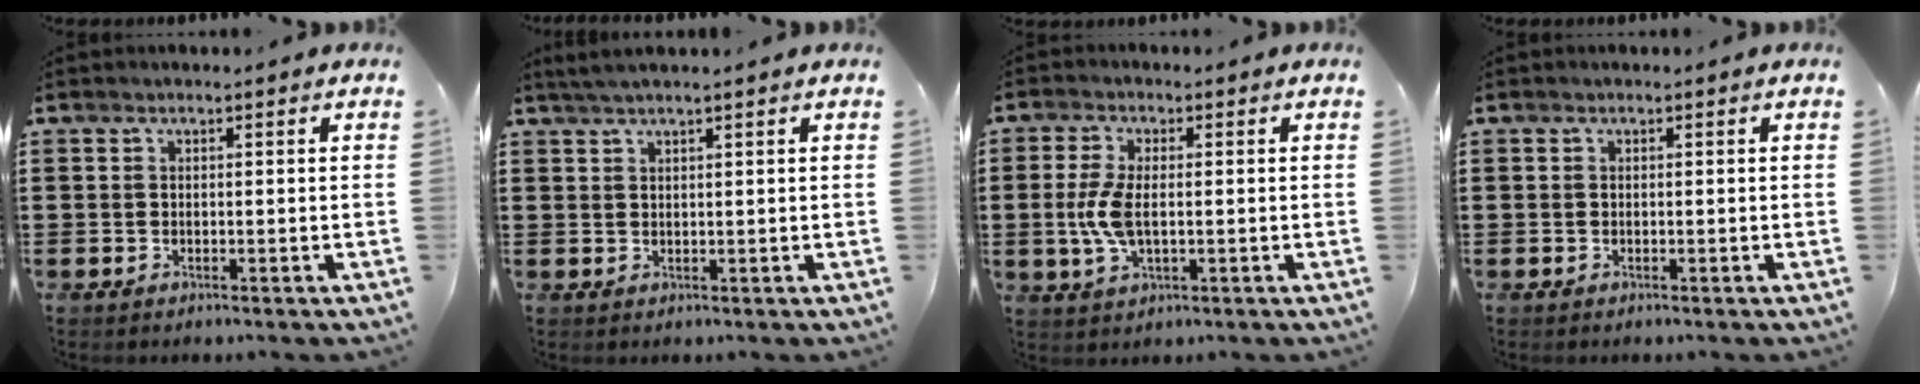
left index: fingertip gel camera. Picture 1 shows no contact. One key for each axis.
{"total": 1.9, "fx": 1.5, "fy": -0.2, "fz": 1.1, "tx": -0.023, "ty": 0.001, "tz": 0.029}
{"total": 5.8, "fx": -0.2, "fy": 2.5, "fz": 5.2, "tx": -0.131, "ty": -0.007, "tz": -0.012}
{"total": 0.0}